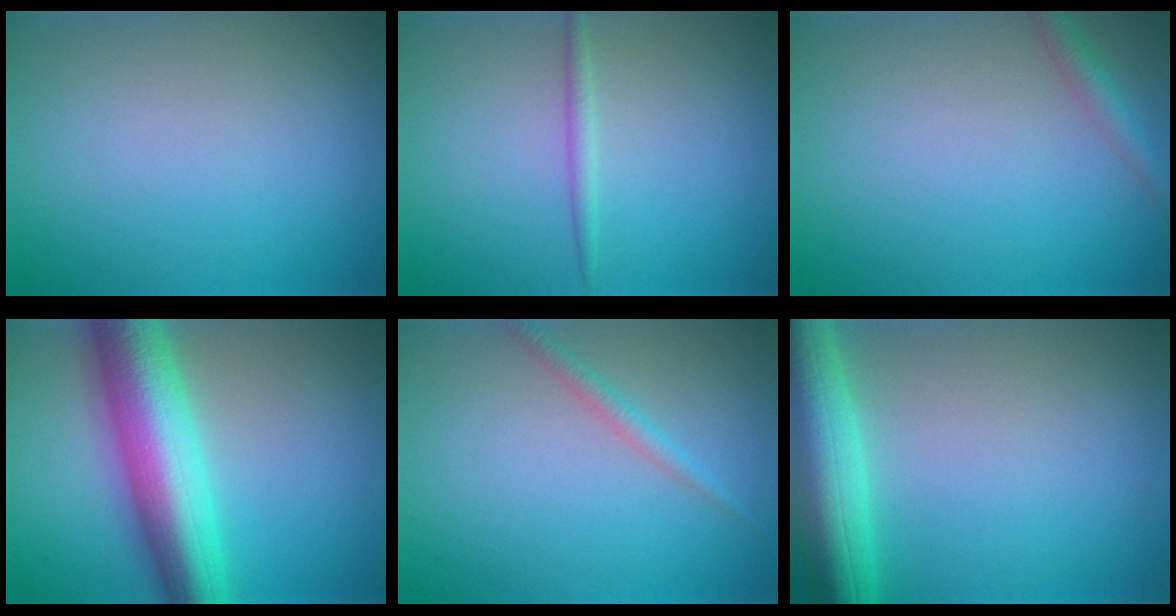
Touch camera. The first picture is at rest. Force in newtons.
{"total": 1.1, "press": 1.1, "slide": 0.1}
{"total": 1.8, "press": 1.8, "slide": 0.0}
{"total": 10.4, "press": 10.4, "slide": 0.1}
{"total": 1.4, "press": 1.4, "slide": 0.1}
{"total": 8.9, "press": 8.9, "slide": 0.3}